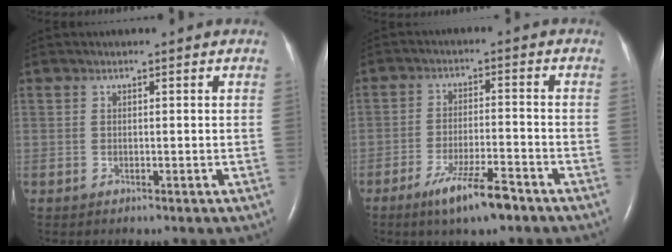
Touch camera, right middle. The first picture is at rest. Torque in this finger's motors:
{"motor_torque": [0.18, -0.17, 0.14, 0.10]}